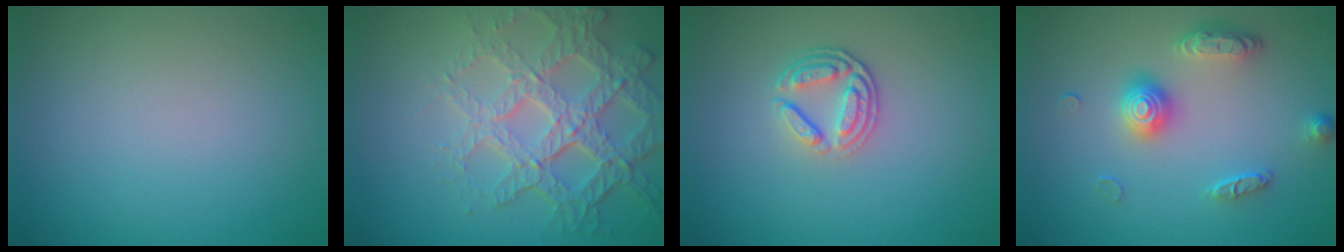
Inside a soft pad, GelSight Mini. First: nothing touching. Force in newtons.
{"total": 7.1, "press": 5.1, "slide": 5.0}
{"total": 2.9, "press": 2.5, "slide": 1.5}
{"total": 3.4, "press": 3.0, "slide": 1.7}